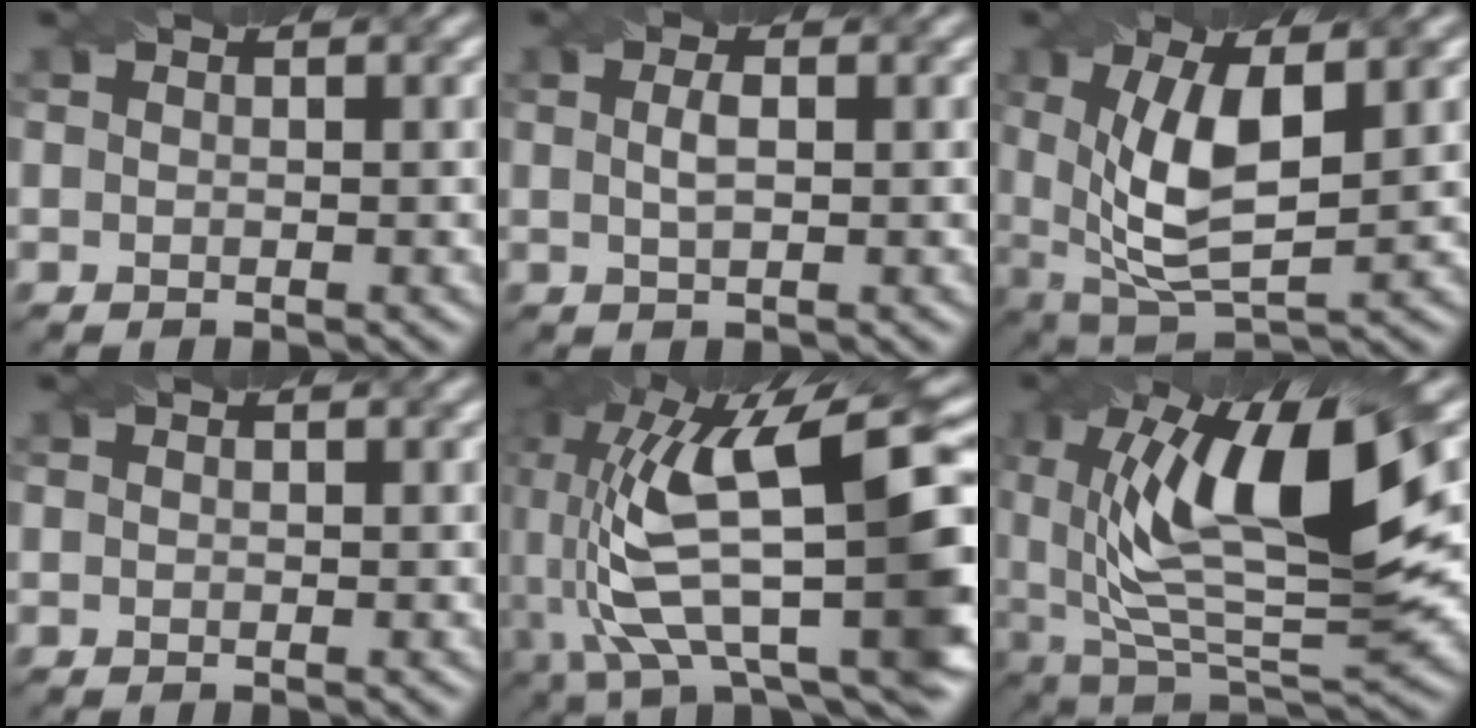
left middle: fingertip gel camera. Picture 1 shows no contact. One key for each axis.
{"total": 1.6, "fx": 0.2, "fy": 0.5, "fz": 1.5, "tx": -0.032, "ty": 0.003, "tz": 0.004}
{"total": 8.6, "fx": 1.3, "fy": 3.6, "fz": 7.7, "tx": -0.156, "ty": -0.005, "tz": 0.023}
{"total": 0.0}
{"total": 14.9, "fx": 0.4, "fy": 6.2, "fz": 13.6, "tx": -0.257, "ty": 0.018, "tz": 0.007}
{"total": 12.9, "fx": 2.9, "fy": 4.1, "fz": 11.9, "tx": -0.200, "ty": 0.000, "tz": 0.049}